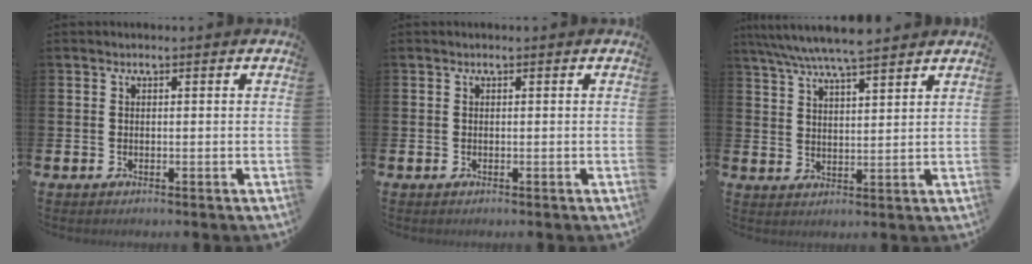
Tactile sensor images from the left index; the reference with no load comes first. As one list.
[{"total": 0.0}, {"total": 7.0, "force": [6.6, 0.4, 2.3], "torque": [-0.058, -0.027, 0.117]}]